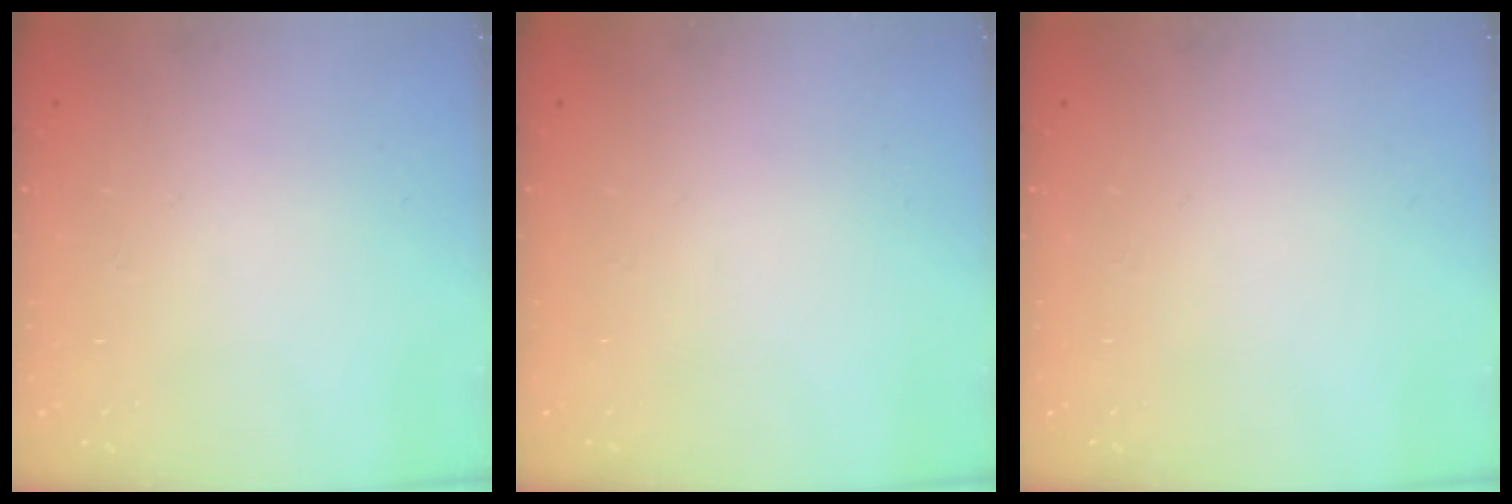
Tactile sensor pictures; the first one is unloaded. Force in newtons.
{"total": 0.0}
{"total": 0.0}